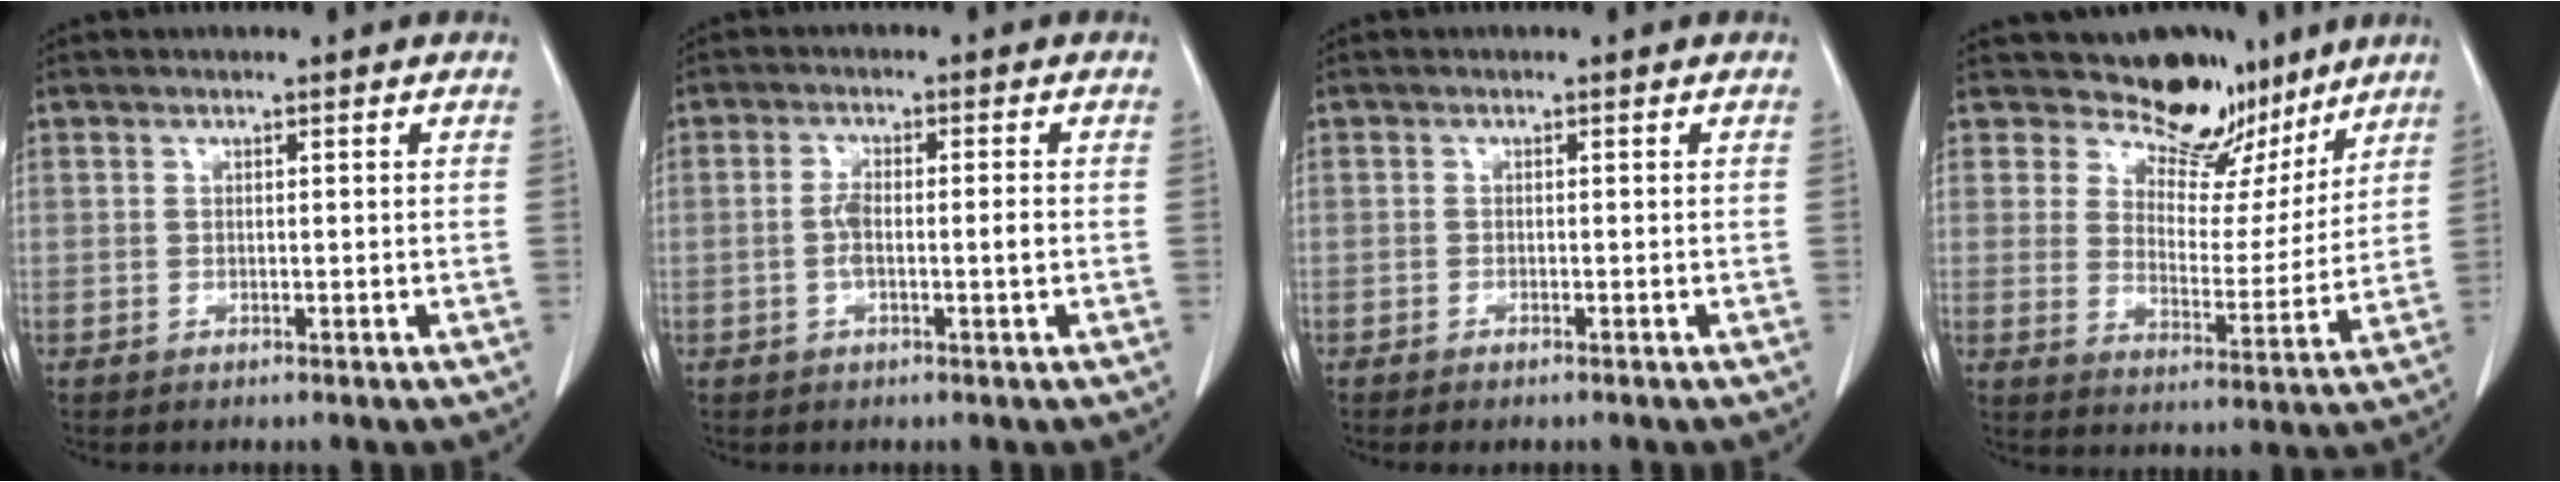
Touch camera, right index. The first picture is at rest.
{"total": 3.6, "force": [-0.6, 0.7, 3.5], "torque": [-0.069, 0.008, -0.011]}
{"total": 1.0, "force": [-0.8, 0.1, 0.5], "torque": [-0.010, -0.002, -0.011]}
{"total": 10.4, "force": [8.8, 4.8, 2.7], "torque": [-0.034, -0.019, 0.122]}